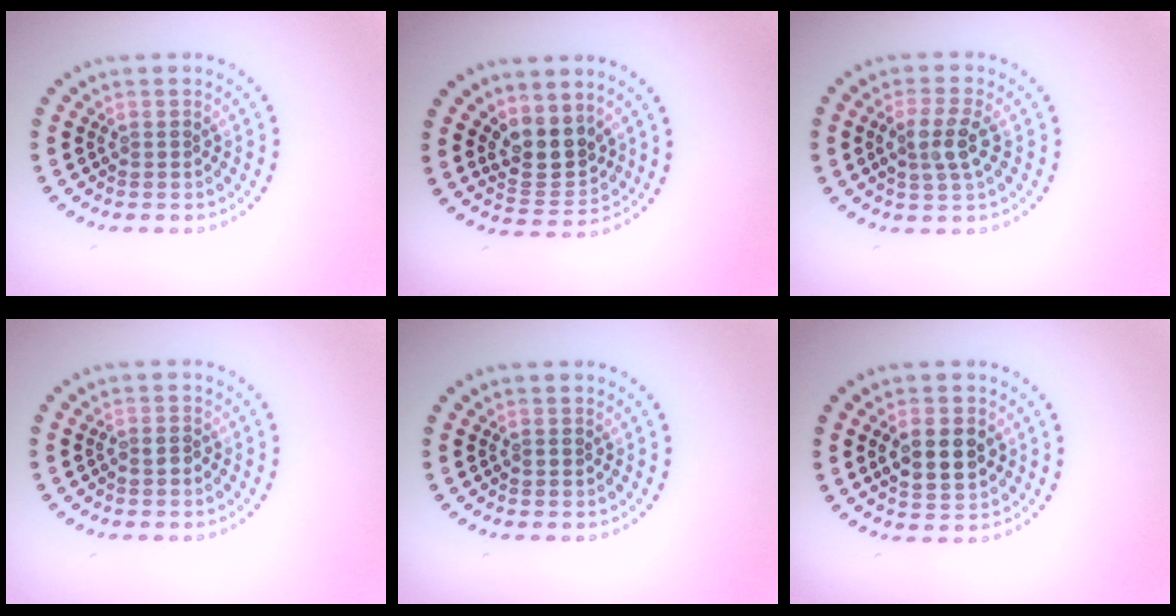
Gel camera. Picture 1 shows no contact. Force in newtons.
{"total": 3.8, "press": 3.4, "slide": 1.6}
{"total": 2.8, "press": 2.6, "slide": 1.1}
{"total": 0.9, "press": 0.7, "slide": 0.6}
{"total": 0.6, "press": 0.5, "slide": 0.2}
{"total": 4.3, "press": 4.3, "slide": 0.2}